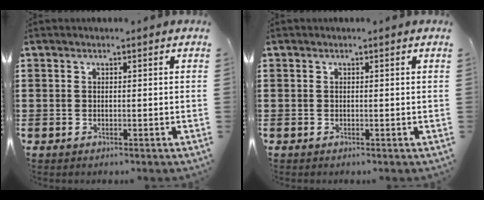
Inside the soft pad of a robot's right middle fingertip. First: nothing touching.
{"total": 0.0}